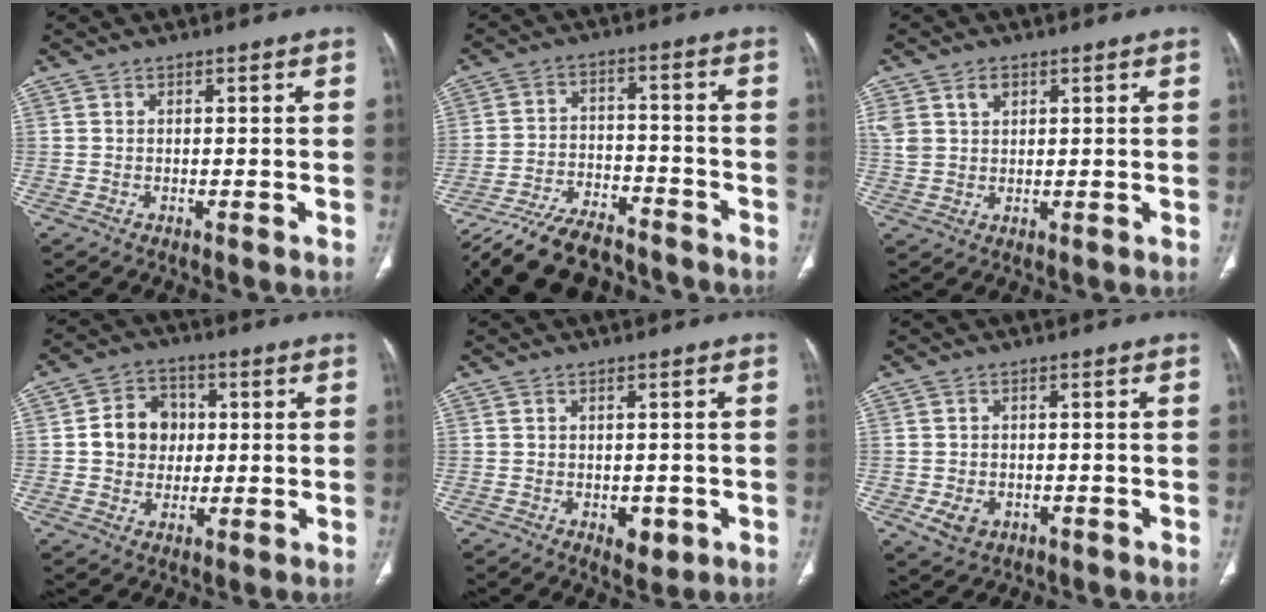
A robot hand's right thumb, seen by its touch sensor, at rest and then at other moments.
{"total": 17.8, "force": [-15.3, 6.5, 6.5], "torque": [-0.128, 0.061, -0.243]}
{"total": 5.6, "force": [2.5, 4.0, 3.0], "torque": [-0.050, 0.000, 0.056]}
{"total": 9.2, "force": [0.7, 7.9, 4.6], "torque": [-0.041, 0.009, 0.006]}
{"total": 3.6, "force": [-1.1, 2.3, 2.6], "torque": [-0.019, -0.001, -0.005]}
{"total": 4.3, "force": [-1.4, 3.4, 2.1], "torque": [-0.028, 0.004, -0.012]}